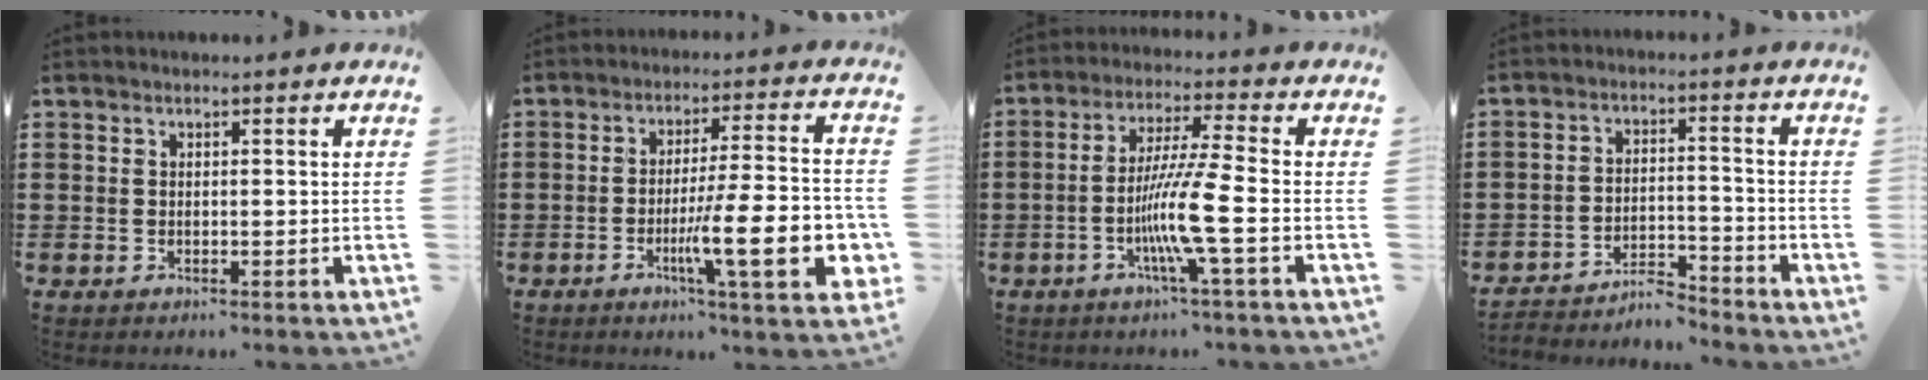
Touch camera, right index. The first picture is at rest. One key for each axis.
{"total": 15.8, "fx": -4.6, "fy": 3.0, "fz": 14.8, "tx": -0.240, "ty": -0.009, "tz": -0.069}
{"total": 9.1, "fx": -3.1, "fy": -0.9, "fz": 8.5, "tx": -0.172, "ty": -0.018, "tz": -0.066}
{"total": 4.7, "fx": -4.6, "fy": 0.7, "fz": 0.9, "tx": -0.018, "ty": 0.009, "tz": -0.094}